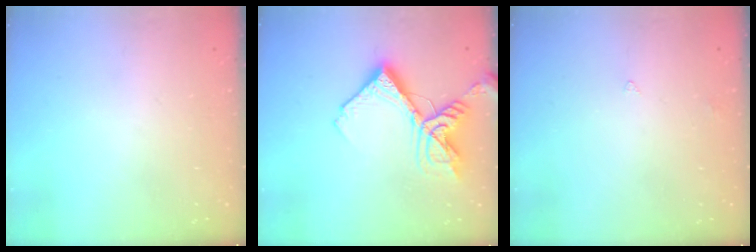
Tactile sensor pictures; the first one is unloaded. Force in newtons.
{"total": 14.2, "press": 14.1, "slide": 1.8}
{"total": 2.7, "press": 2.6, "slide": 0.5}